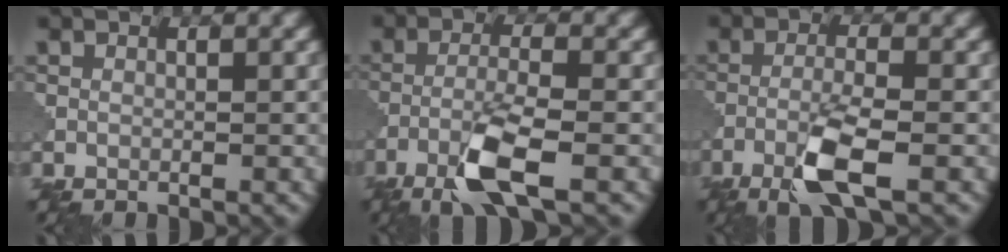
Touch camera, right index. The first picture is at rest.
{"total": 5.5, "force": [-3.1, 0.9, 4.5], "torque": [-0.088, 0.001, -0.067]}
{"total": 5.0, "force": [-2.6, 0.8, 4.2], "torque": [-0.081, 0.004, -0.057]}